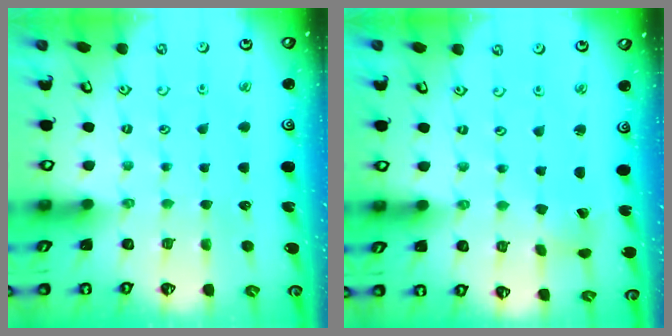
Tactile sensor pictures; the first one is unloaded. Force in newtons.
{"total": 1.2, "press": 1.2, "slide": 0.2}